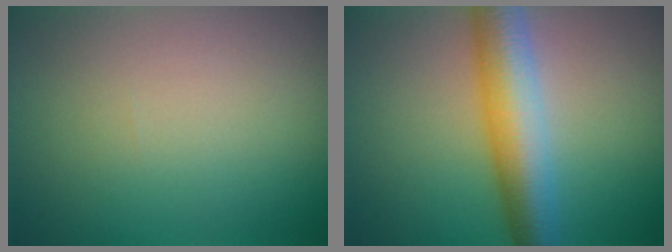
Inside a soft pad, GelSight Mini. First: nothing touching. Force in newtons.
{"total": 7.2, "press": 7.2, "slide": 0.1}